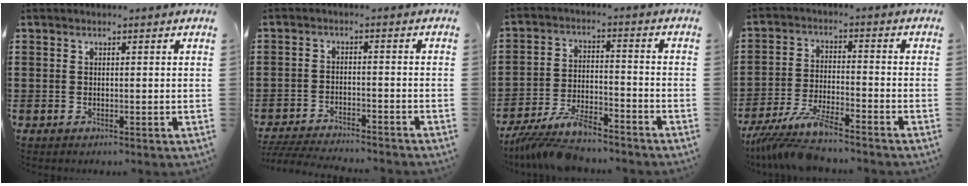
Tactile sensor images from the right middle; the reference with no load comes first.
{"total": 4.3, "force": [-4.2, 0.1, 0.6], "torque": [-0.019, -0.002, -0.089]}
{"total": 7.8, "force": [-7.0, 1.5, 3.2], "torque": [-0.070, 0.002, -0.136]}
{"total": 7.9, "force": [-6.9, 0.3, 3.8], "torque": [-0.086, -0.010, -0.137]}